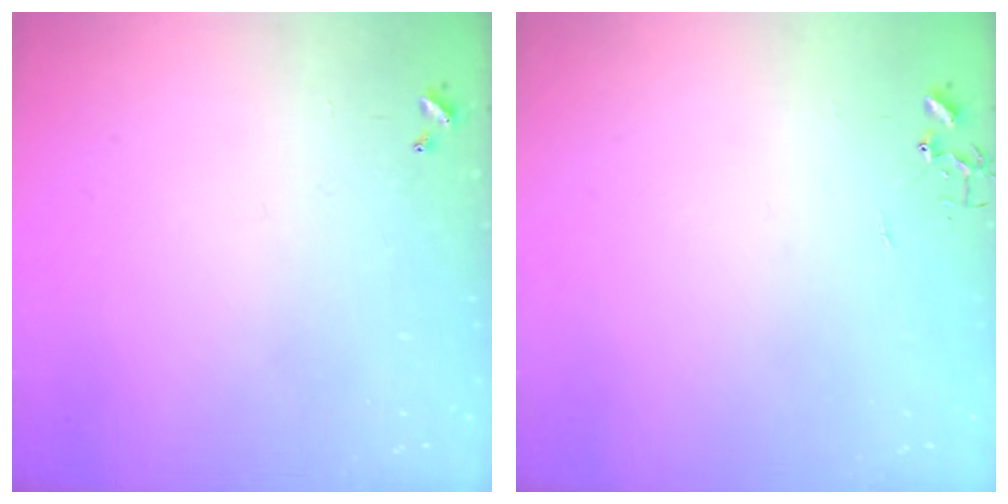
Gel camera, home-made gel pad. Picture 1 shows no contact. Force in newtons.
{"total": 0.0}